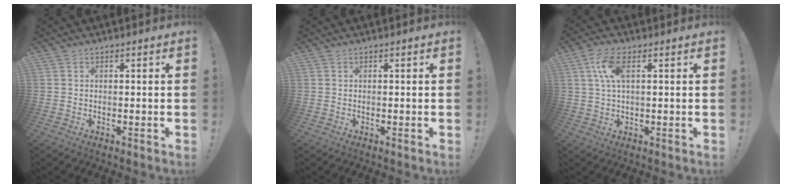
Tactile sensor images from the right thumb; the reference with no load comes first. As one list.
[{"total": 0.0}, {"total": 7.4, "force": [2.0, 3.1, 6.4], "torque": [-0.120, 0.001, 0.035]}]